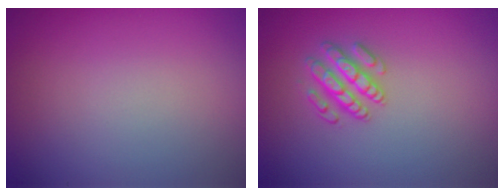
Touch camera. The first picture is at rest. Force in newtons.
{"total": 2.6, "press": 2.6, "slide": 0.5}